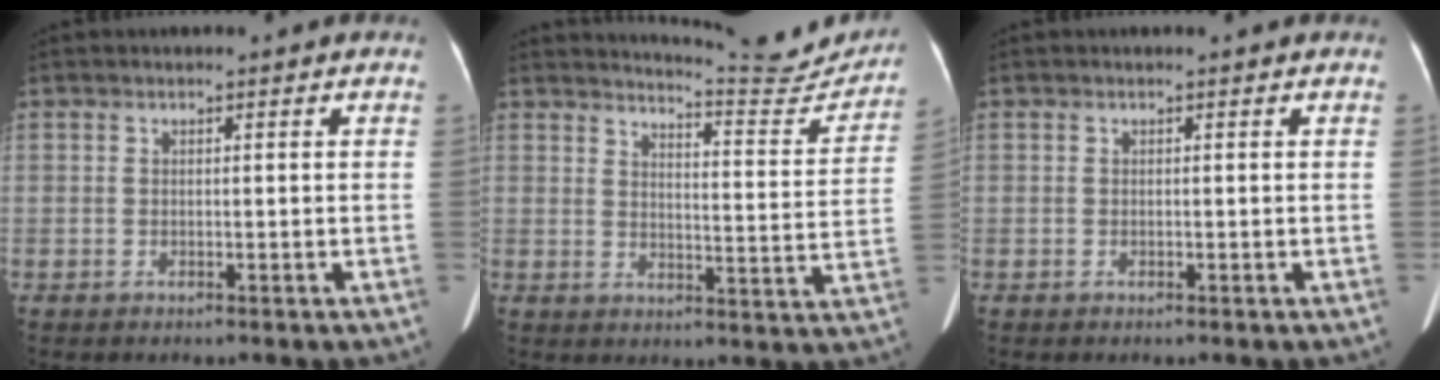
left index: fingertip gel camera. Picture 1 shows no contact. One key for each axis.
{"total": 12.7, "fx": 12.6, "fy": 0.1, "fz": 1.5, "tx": -0.019, "ty": -0.060, "tz": 0.150}
{"total": 0.0}